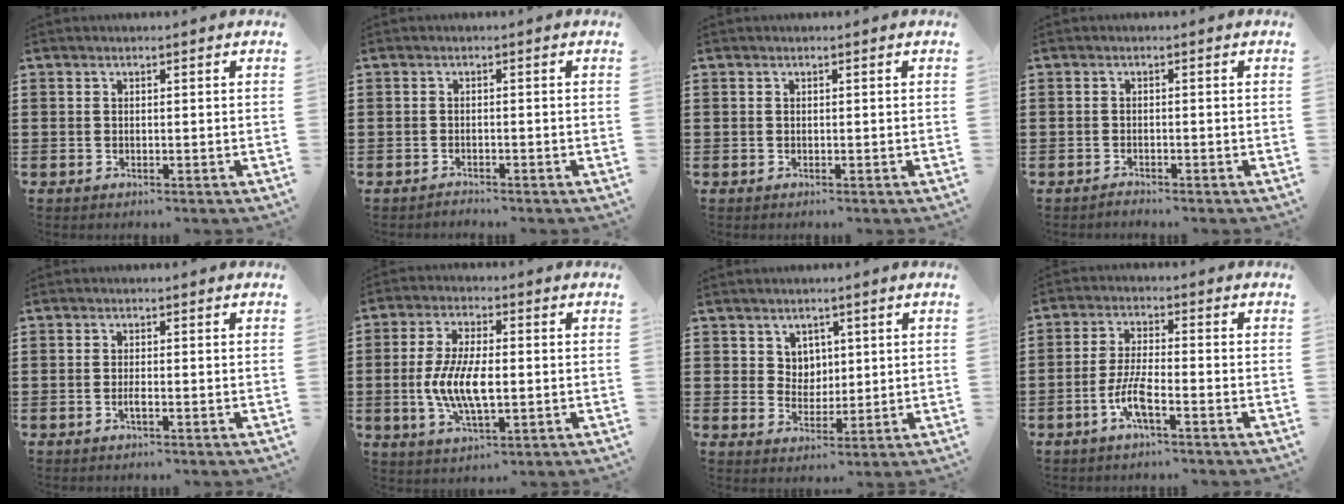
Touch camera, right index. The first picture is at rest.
{"total": 1.0, "force": [-1.0, -0.1, -0.2], "torque": [0.000, 0.001, -0.022]}
{"total": 0.0}
{"total": 1.0, "force": [-1.0, -0.2, -0.1], "torque": [-0.001, -0.001, -0.020]}
{"total": 1.4, "force": [-0.6, 0.2, 1.3], "torque": [-0.032, -0.006, -0.012]}
{"total": 8.4, "force": [-1.0, 3.4, 7.6], "torque": [-0.167, -0.007, -0.024]}
{"total": 3.9, "force": [2.1, 3.2, 0.6], "torque": [-0.027, 0.009, 0.039]}
{"total": 5.7, "force": [-2.7, 1.1, 4.9], "torque": [-0.115, -0.011, -0.057]}